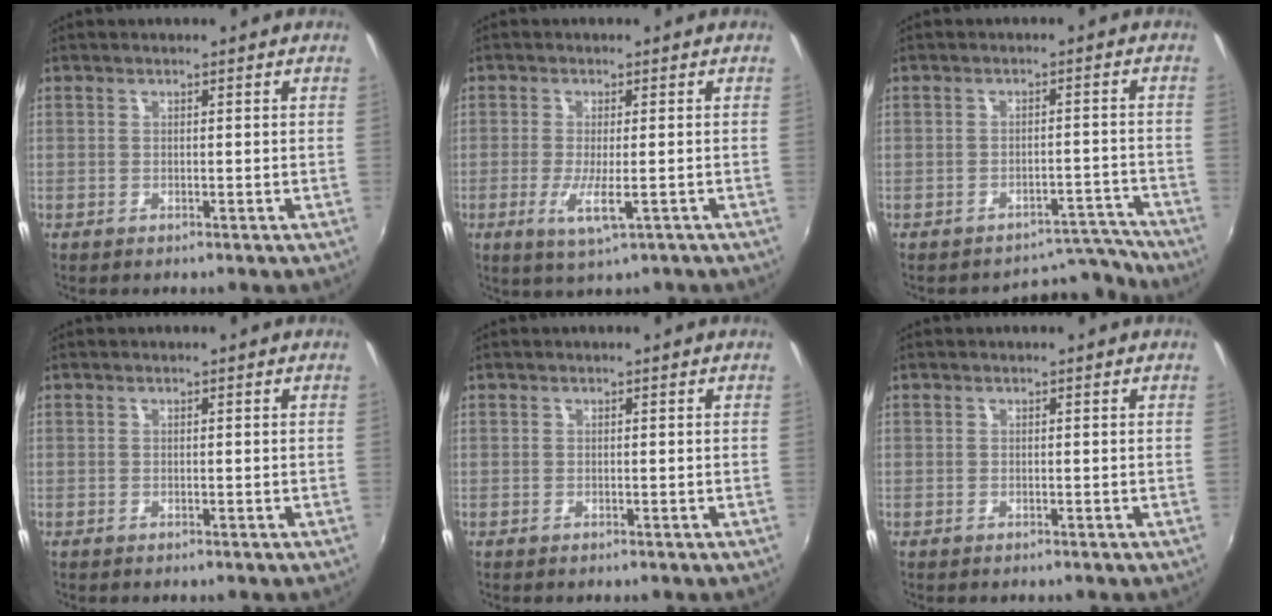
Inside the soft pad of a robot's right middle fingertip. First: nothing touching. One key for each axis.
{"total": 5.3, "fx": -2.2, "fy": 1.1, "fz": 4.7, "tx": -0.096, "ty": -0.016, "tz": -0.037}
{"total": 6.4, "fx": -6.2, "fy": 0.8, "fz": -1.2, "tx": 0.031, "ty": 0.035, "tz": -0.082}
{"total": 0.0}
{"total": 0.0}
{"total": 0.0}